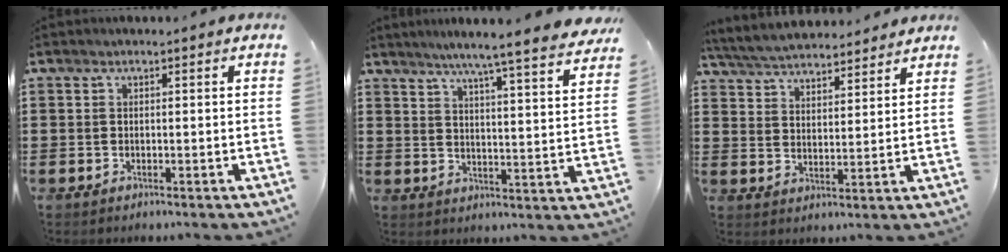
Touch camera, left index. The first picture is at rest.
{"total": 5.9, "force": [5.2, -1.0, 2.6], "torque": [-0.064, -0.042, 0.082]}
{"total": 5.2, "force": [5.1, 0.6, 0.8], "torque": [-0.039, -0.023, 0.090]}